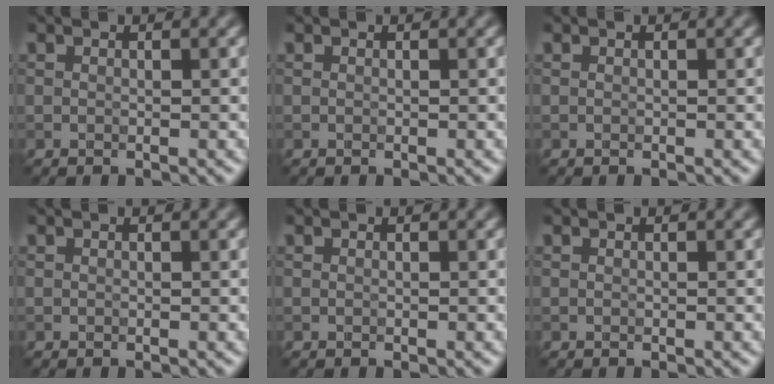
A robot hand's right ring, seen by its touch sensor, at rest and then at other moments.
{"total": 0.0}
{"total": 0.0}
{"total": 0.0}
{"total": 0.0}
{"total": 0.0}